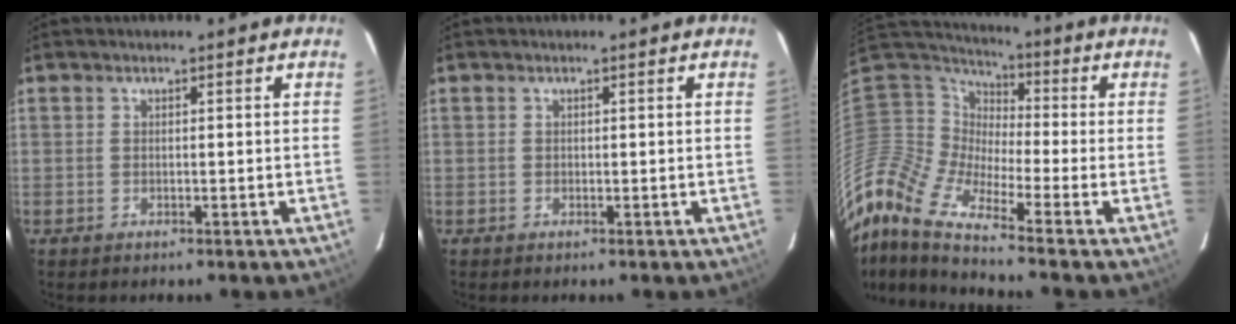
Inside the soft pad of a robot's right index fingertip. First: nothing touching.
{"total": 0.0}
{"total": 15.1, "force": [-11.5, 2.2, 9.6], "torque": [-0.168, -0.024, -0.249]}